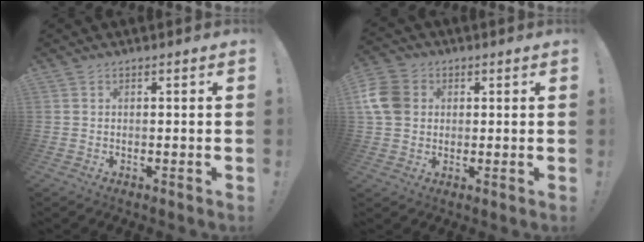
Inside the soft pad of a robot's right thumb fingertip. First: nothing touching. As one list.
[{"total": 9.8, "force": [1.7, 8.1, 5.1], "torque": [-0.098, 0.002, 0.036]}]